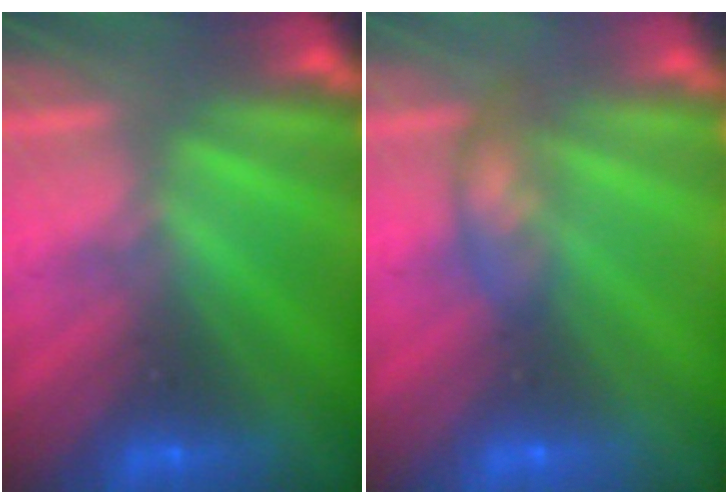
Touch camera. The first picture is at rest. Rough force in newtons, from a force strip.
{"total": 2.3}